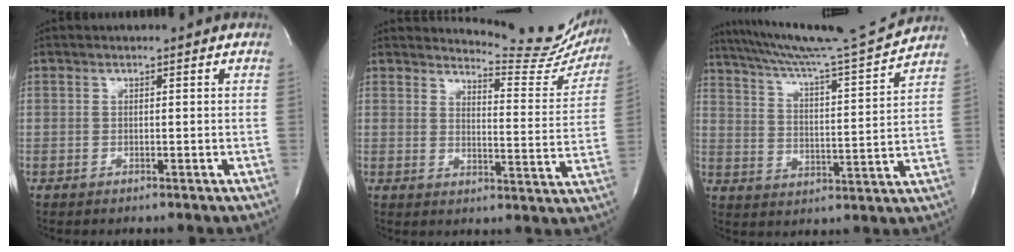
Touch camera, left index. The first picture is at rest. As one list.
[{"total": 13.2, "force": [12.9, 2.0, 1.8], "torque": [-0.016, -0.078, 0.137]}, {"total": 16.4, "force": [15.3, -2.3, 5.6], "torque": [-0.105, -0.043, 0.231]}]